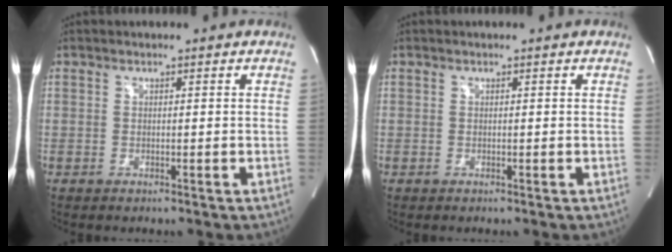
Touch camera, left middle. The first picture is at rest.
{"total": 0.0}